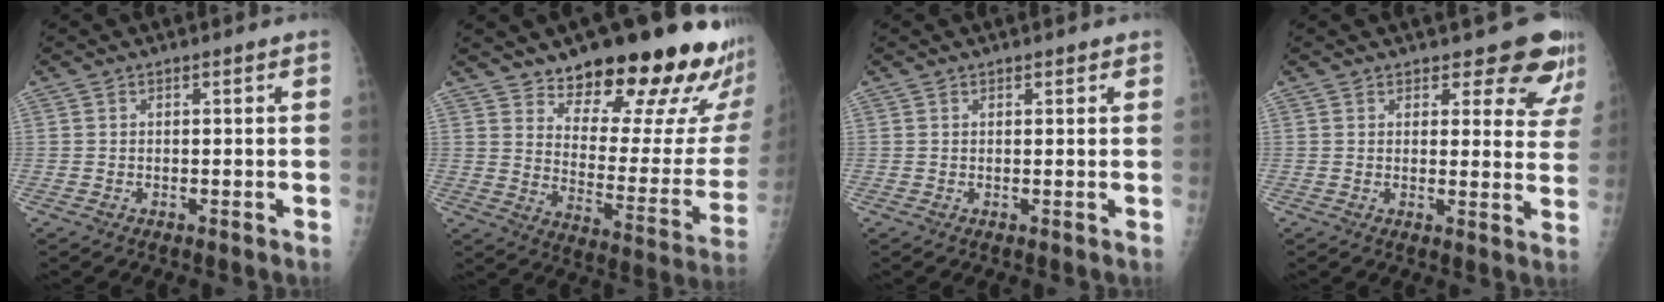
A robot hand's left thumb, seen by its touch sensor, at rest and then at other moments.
{"total": 25.6, "force": [19.3, 8.2, 14.6], "torque": [-0.161, -0.127, 0.257]}
{"total": 0.7, "force": [0.6, 0.4, 0.1], "torque": [0.006, -0.004, 0.004]}
{"total": 9.2, "force": [8.1, 3.6, 2.5], "torque": [0.013, -0.055, 0.073]}